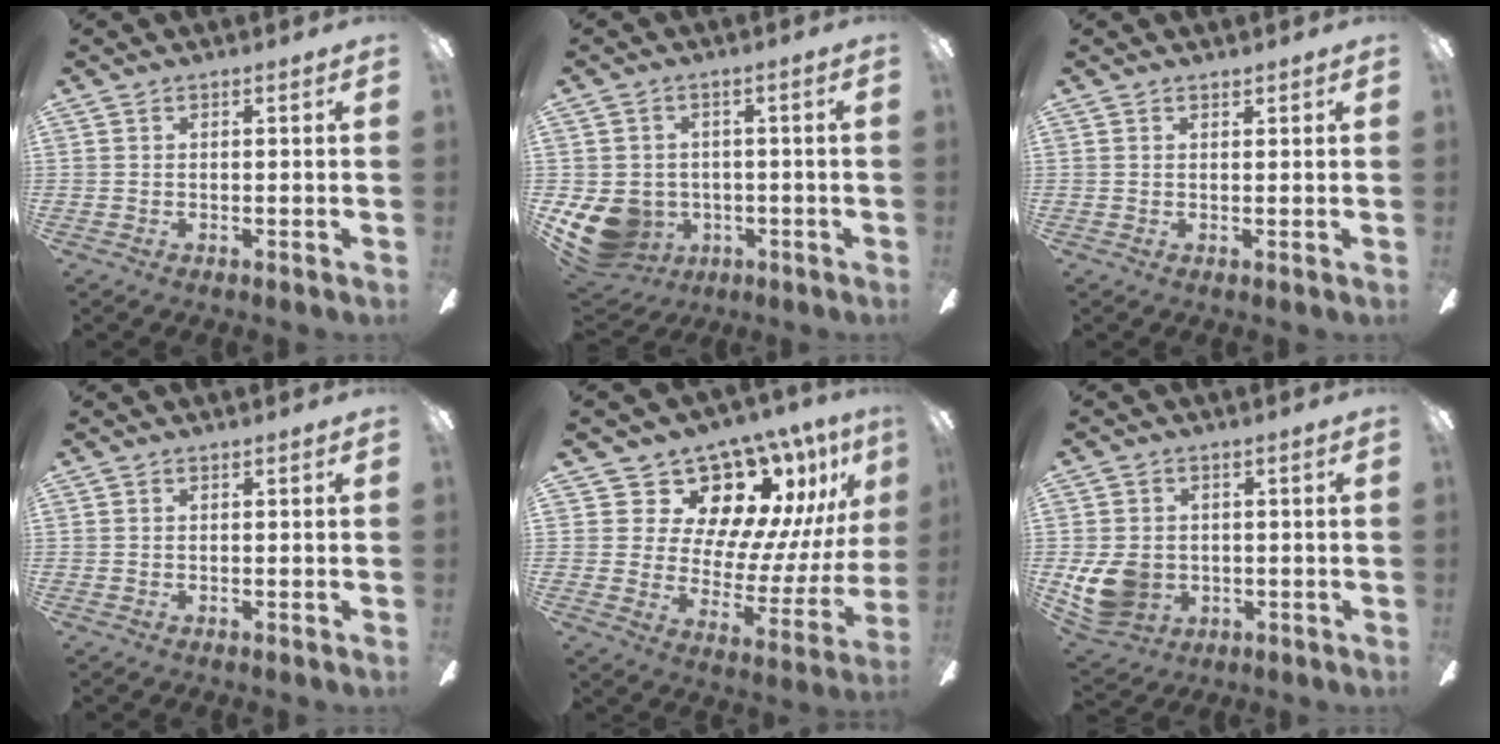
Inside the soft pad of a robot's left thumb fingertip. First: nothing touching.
{"total": 10.1, "force": [-2.8, 8.6, 4.4], "torque": [-0.123, 0.005, -0.044]}
{"total": 0.8, "force": [0.7, 0.3, 0.2], "torque": [-0.004, 0.000, 0.014]}
{"total": 0.0}
{"total": 15.6, "force": [12.6, 7.3, 5.8], "torque": [-0.090, -0.118, 0.222]}
{"total": 10.8, "force": [-1.5, 9.0, 5.7], "torque": [-0.138, 0.006, -0.026]}